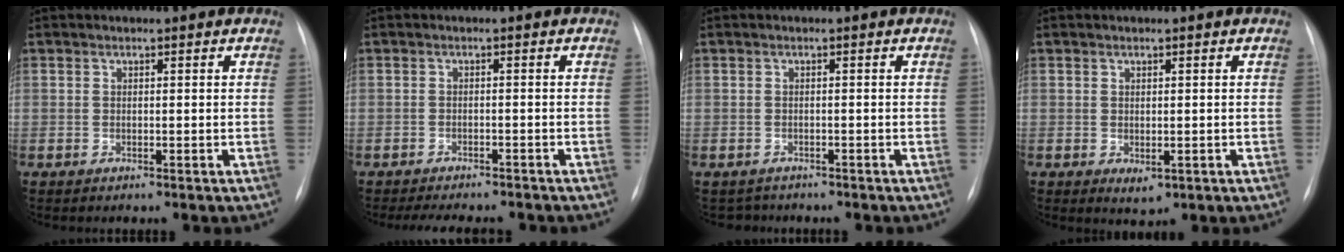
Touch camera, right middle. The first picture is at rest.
{"total": 8.5, "force": [-7.6, 2.2, 3.1], "torque": [-0.042, -0.002, -0.097]}
{"total": 2.1, "force": [-1.9, 0.9, -0.5], "torque": [0.006, -0.002, -0.028]}
{"total": 2.1, "force": [-0.5, 1.2, 1.6], "torque": [-0.018, -0.004, 0.002]}